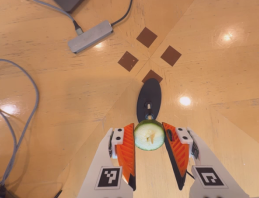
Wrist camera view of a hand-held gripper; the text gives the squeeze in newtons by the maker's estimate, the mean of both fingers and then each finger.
{"total": 8.6, "left": 8.9, "right": 8.4}